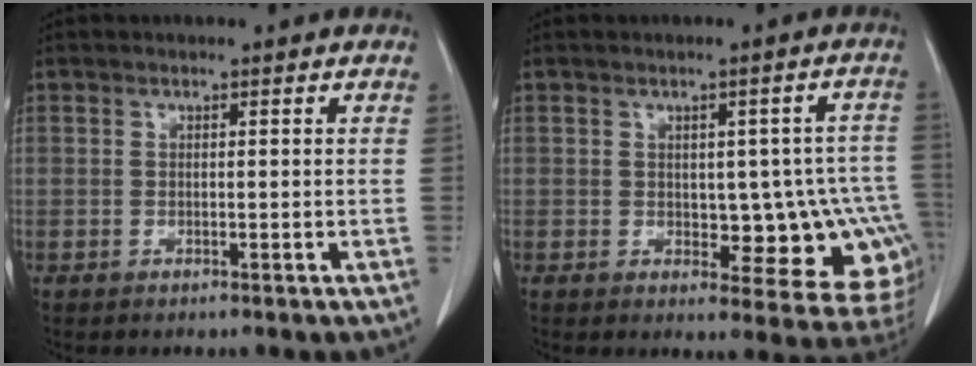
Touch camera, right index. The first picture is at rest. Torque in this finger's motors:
{"motor_torque": [0.31, 0.12, 0.15, 0.03]}